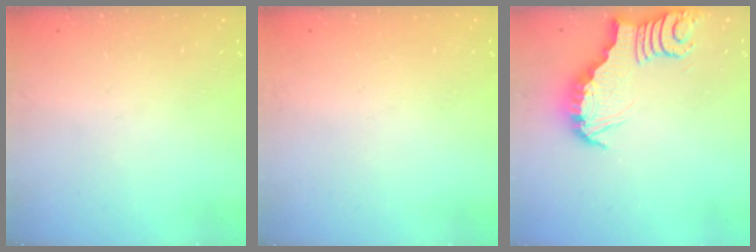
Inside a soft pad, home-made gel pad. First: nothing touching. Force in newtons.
{"total": 0.0}
{"total": 3.9, "press": 3.9, "slide": 0.0}